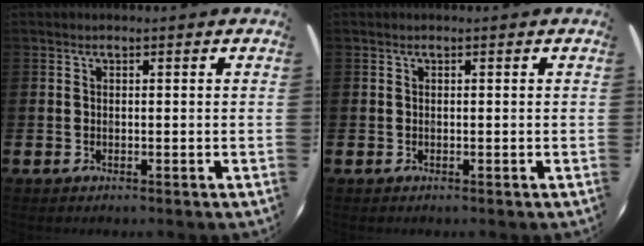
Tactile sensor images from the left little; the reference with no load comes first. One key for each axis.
{"total": 0.0}